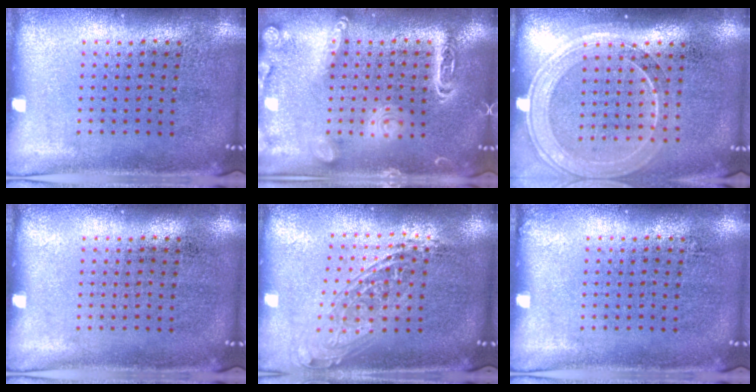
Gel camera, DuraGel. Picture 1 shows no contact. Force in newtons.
{"total": 2.0, "press": 1.9, "slide": 0.1}
{"total": 1.9, "press": 1.7, "slide": 0.8}
{"total": 0.0}
{"total": 1.7, "press": 1.4, "slide": 1.0}
{"total": 0.0}